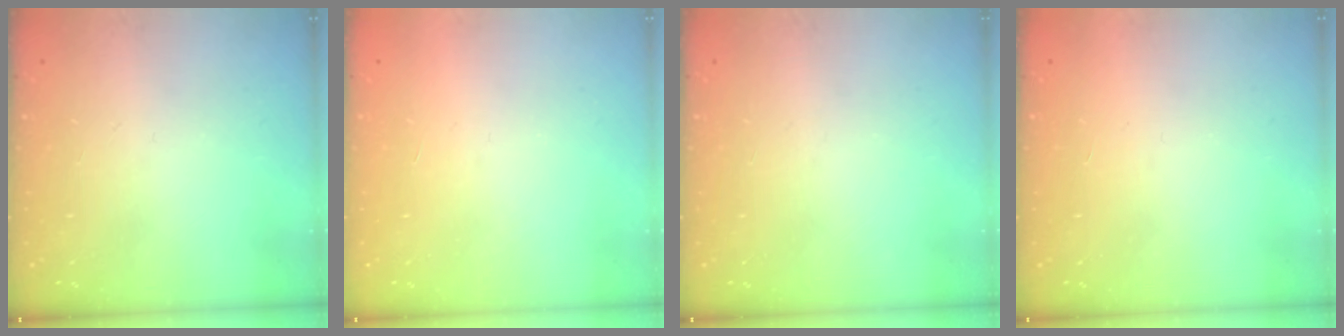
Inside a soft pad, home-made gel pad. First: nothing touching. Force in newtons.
{"total": 1.5, "press": 1.5, "slide": 0.1}
{"total": 0.0}
{"total": 1.7, "press": 1.7, "slide": 0.1}